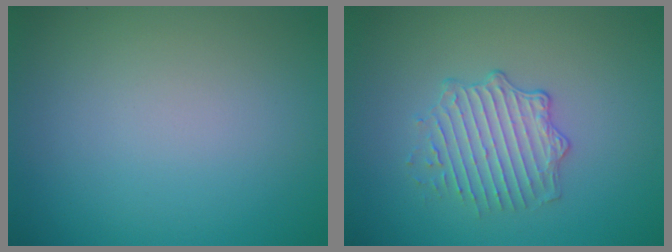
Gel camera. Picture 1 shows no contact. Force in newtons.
{"total": 2.6, "press": 2.0, "slide": 1.6}